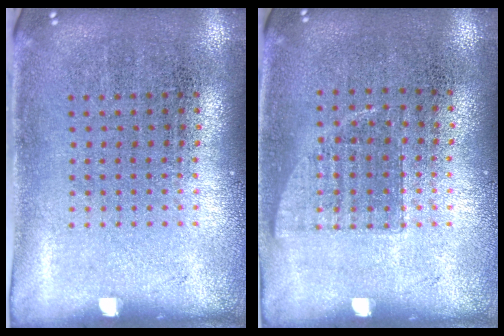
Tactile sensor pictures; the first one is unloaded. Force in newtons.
{"total": 0.7, "press": 0.6, "slide": 0.2}